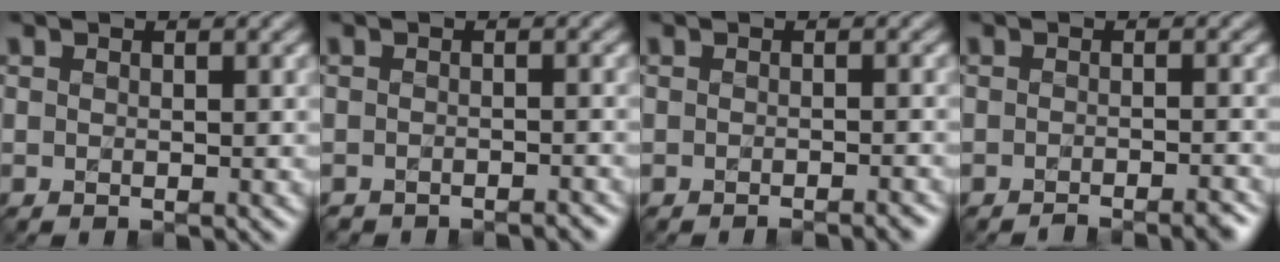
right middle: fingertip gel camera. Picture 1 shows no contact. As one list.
[{"total": 1.9, "force": [-1.9, 0.1, 0.0], "torque": [0.005, 0.000, -0.019]}, {"total": 1.6, "force": [-1.4, 0.3, 0.9], "torque": [0.001, 0.001, -0.020]}, {"total": 2.8, "force": [-2.3, 0.5, 1.5], "torque": [-0.012, 0.004, -0.035]}]